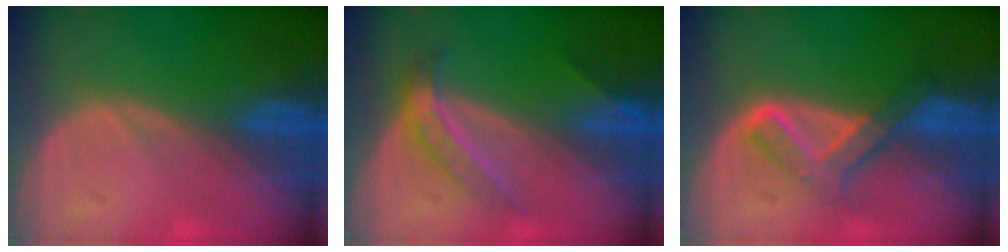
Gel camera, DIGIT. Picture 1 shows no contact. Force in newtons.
{"total": 4.5, "press": 4.3, "slide": 1.2}
{"total": 5.3, "press": 5.3, "slide": 0.5}